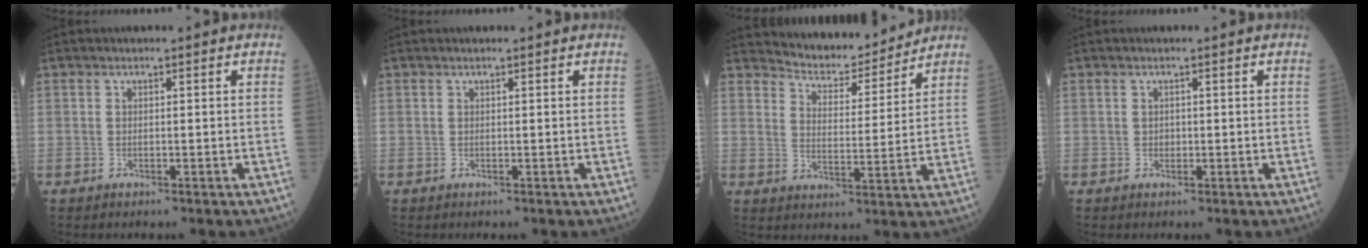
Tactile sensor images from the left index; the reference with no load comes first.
{"total": 0.5, "force": [0.5, 0.0, 0.2], "torque": [-0.003, 0.003, 0.008]}
{"total": 8.7, "force": [8.6, 1.2, 0.7], "torque": [-0.021, 0.000, 0.135]}
{"total": 0.7, "force": [0.0, 0.6, 0.3], "torque": [-0.005, 0.002, -0.001]}